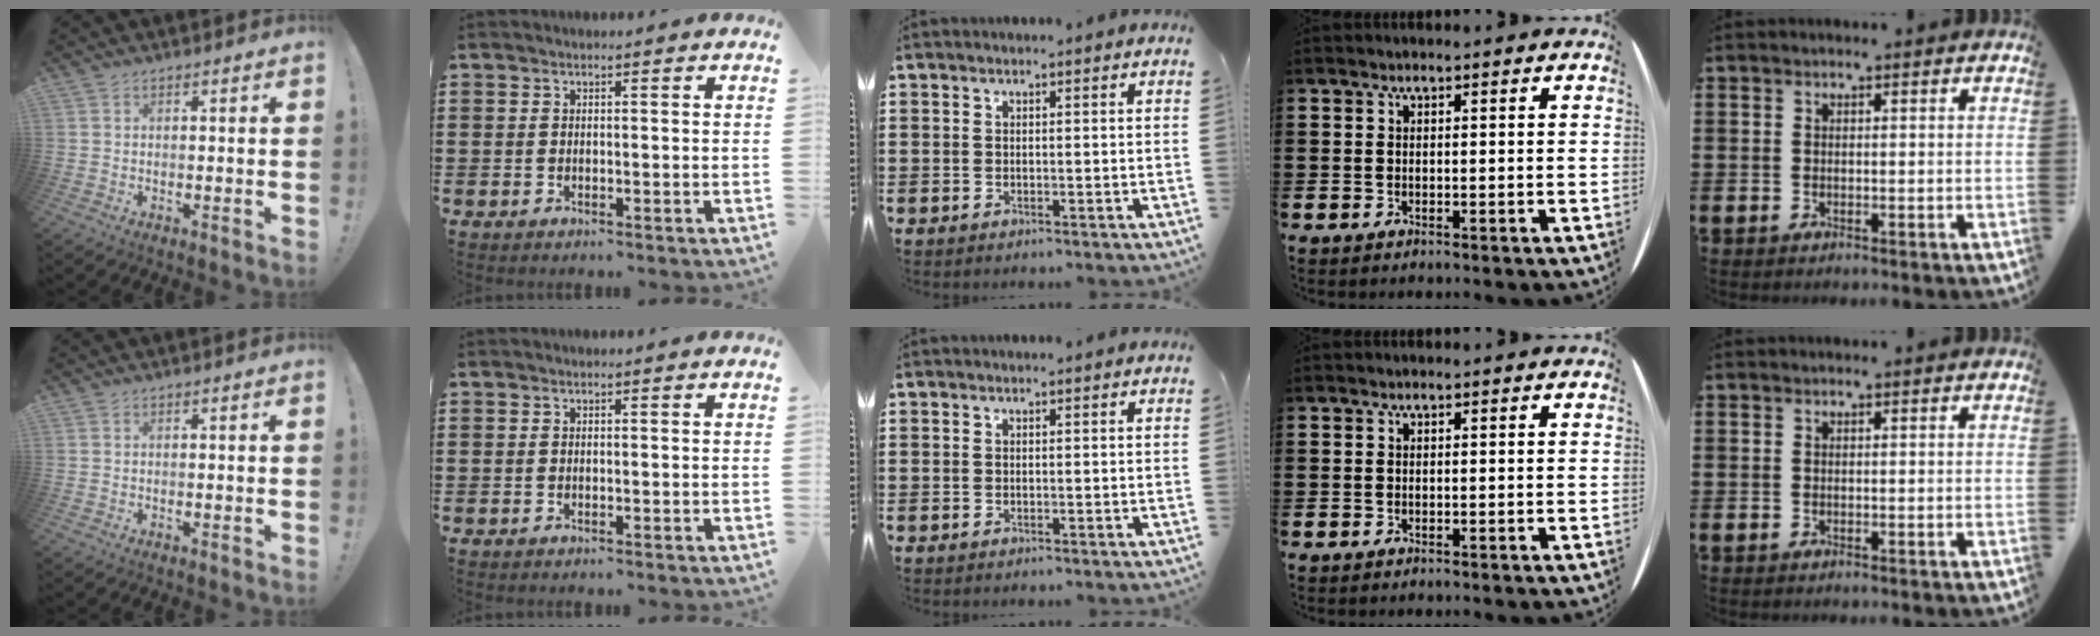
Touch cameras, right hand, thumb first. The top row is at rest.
{}